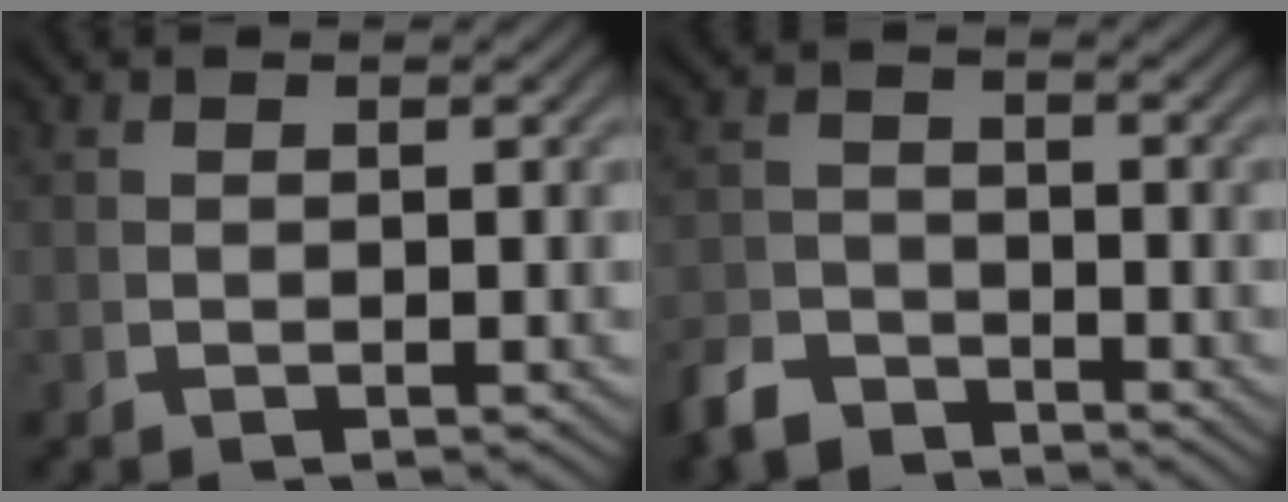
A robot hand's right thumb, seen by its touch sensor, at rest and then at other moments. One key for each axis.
{"total": 3.7, "fx": -3.4, "fy": 1.3, "fz": 0.4, "tx": 0.006, "ty": -0.010, "tz": -0.061}